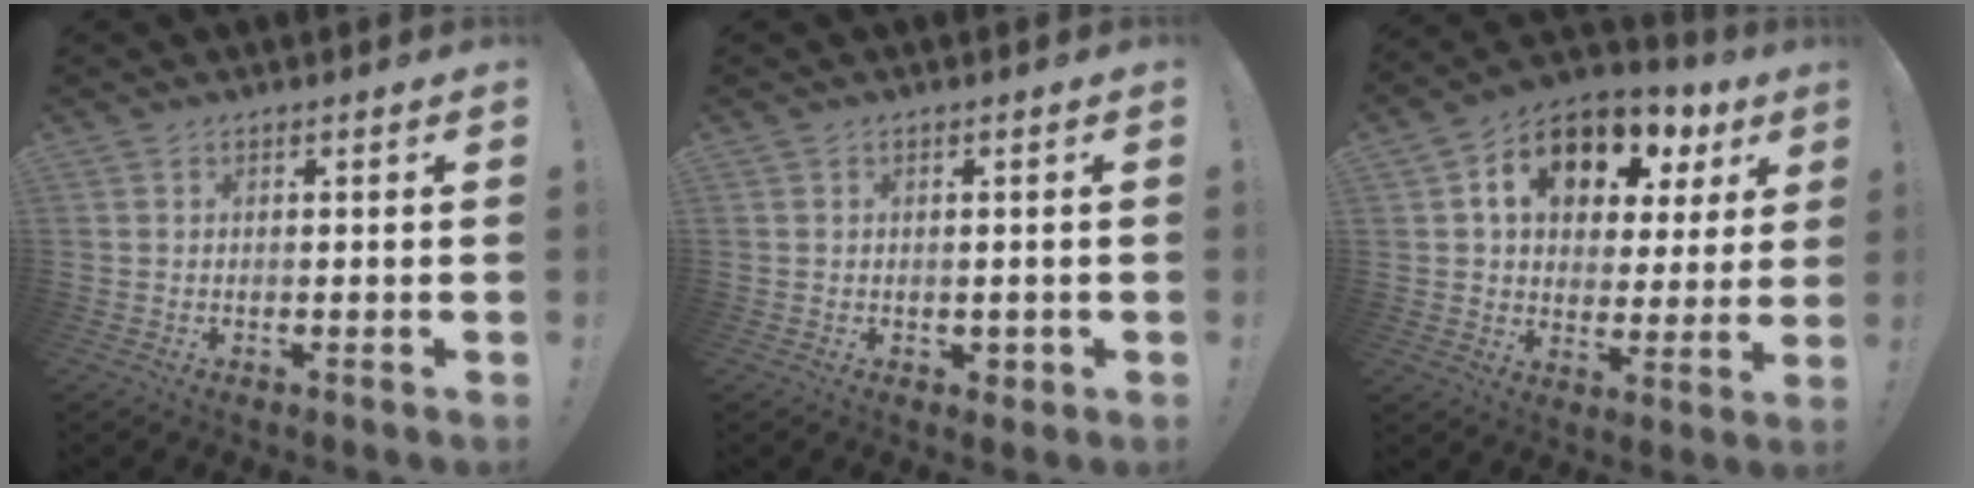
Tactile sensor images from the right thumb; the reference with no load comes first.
{"total": 2.1, "force": [0.0, 1.9, 0.9], "torque": [-0.001, -0.001, 0.000]}
{"total": 14.2, "force": [6.9, 9.2, 8.2], "torque": [-0.132, -0.030, 0.122]}